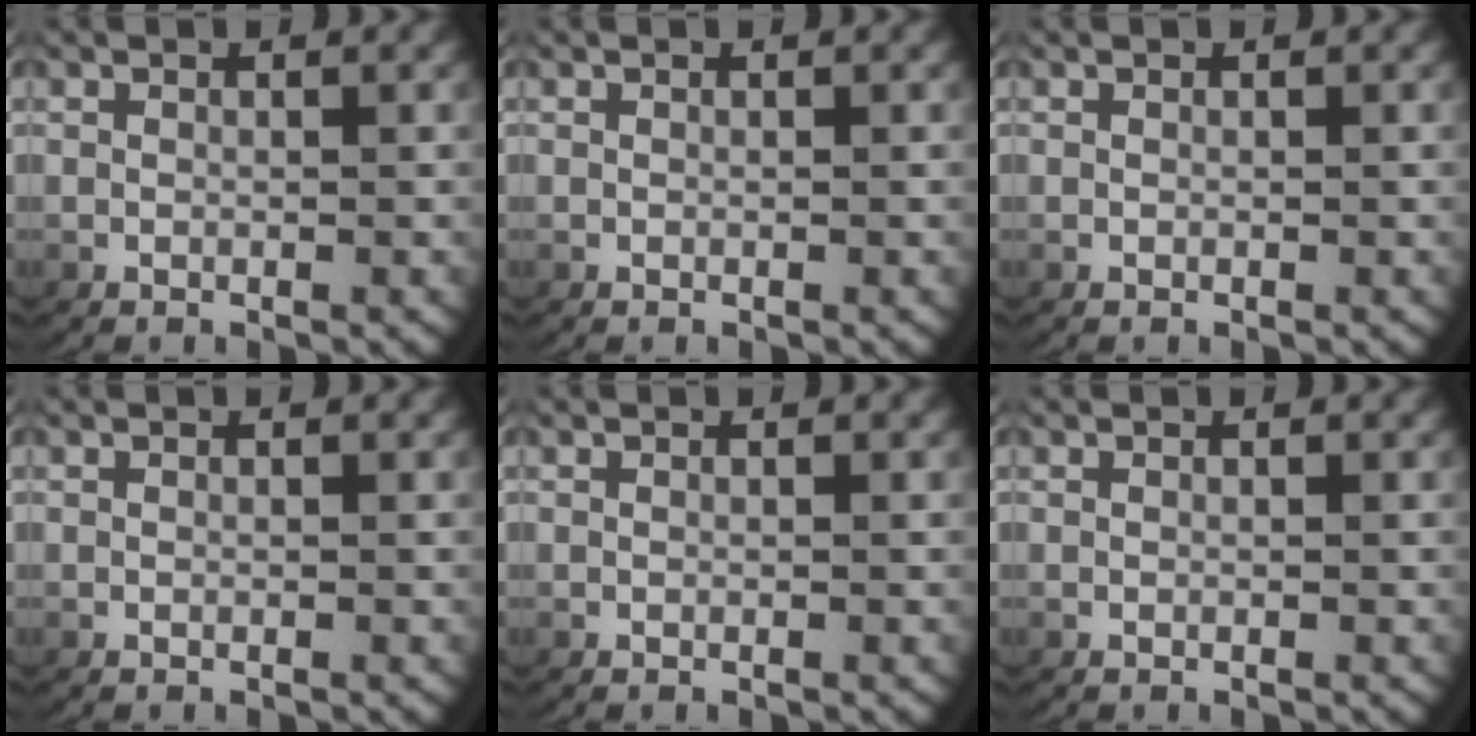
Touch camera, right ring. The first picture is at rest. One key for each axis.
{"total": 0.0}
{"total": 0.0}
{"total": 0.0}
{"total": 0.0}
{"total": 0.0}